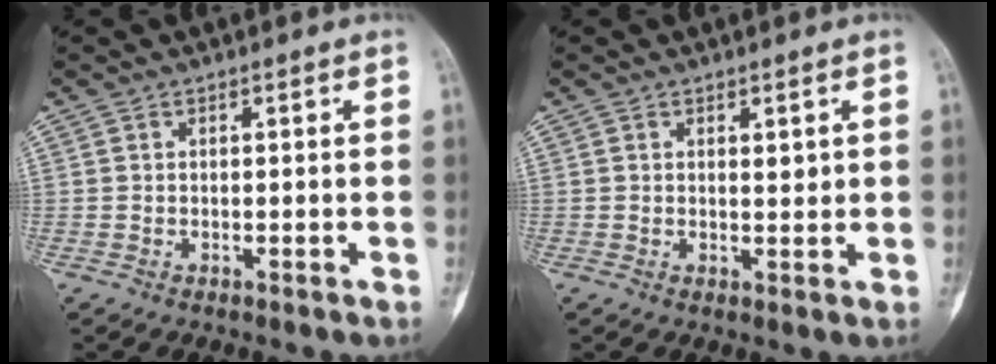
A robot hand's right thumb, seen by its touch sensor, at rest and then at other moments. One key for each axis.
{"total": 1.7, "fx": 0.6, "fy": 0.8, "fz": 1.4, "tx": -0.013, "ty": -0.005, "tz": 0.010}